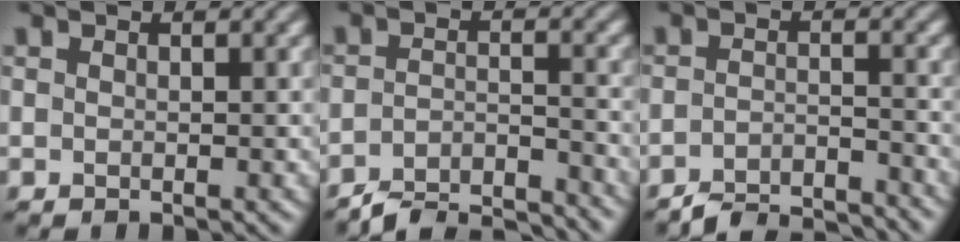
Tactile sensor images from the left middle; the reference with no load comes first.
{"total": 6.5, "force": [-6.2, 1.1, 1.9], "torque": [-0.030, -0.007, -0.102]}
{"total": 5.2, "force": [-4.9, 0.8, 1.5], "torque": [-0.026, -0.002, -0.083]}